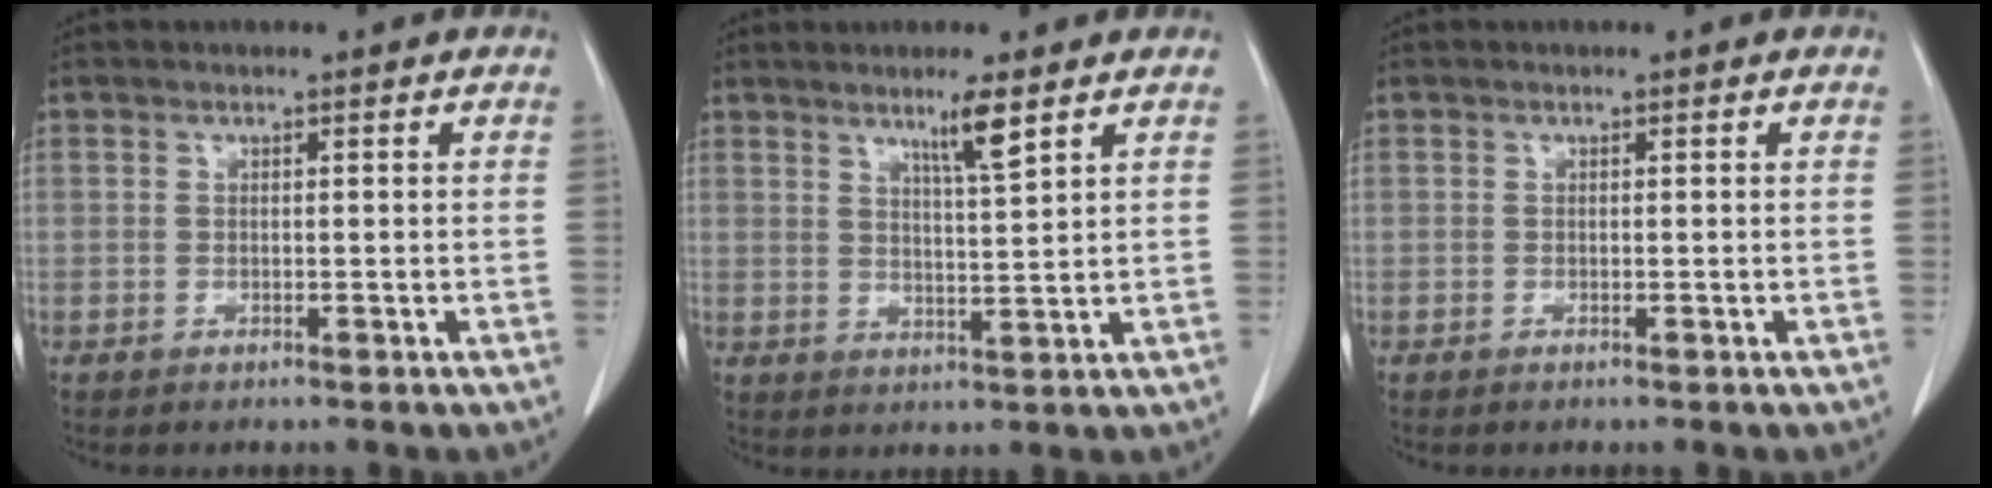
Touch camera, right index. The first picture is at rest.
{"total": 4.5, "force": [3.0, -0.4, 3.4], "torque": [-0.061, -0.008, 0.054]}
{"total": 0.0}